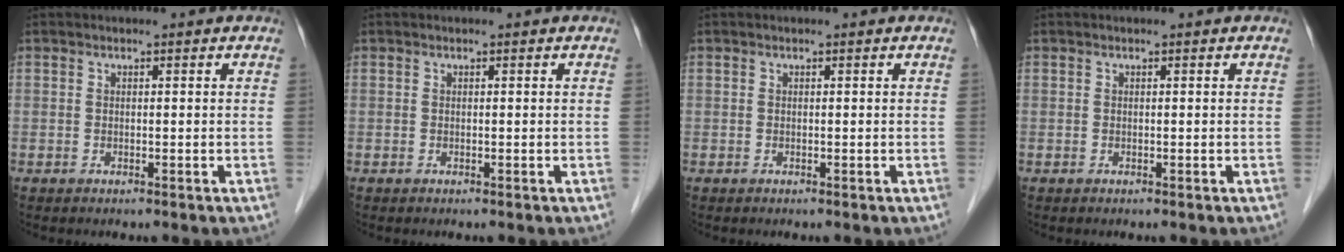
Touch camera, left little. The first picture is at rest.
{"total": 0.0}
{"total": 0.0}
{"total": 0.0}